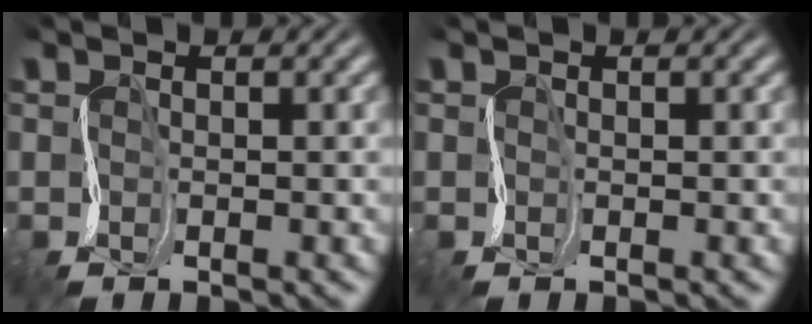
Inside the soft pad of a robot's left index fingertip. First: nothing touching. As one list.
[{"total": 0.0}]